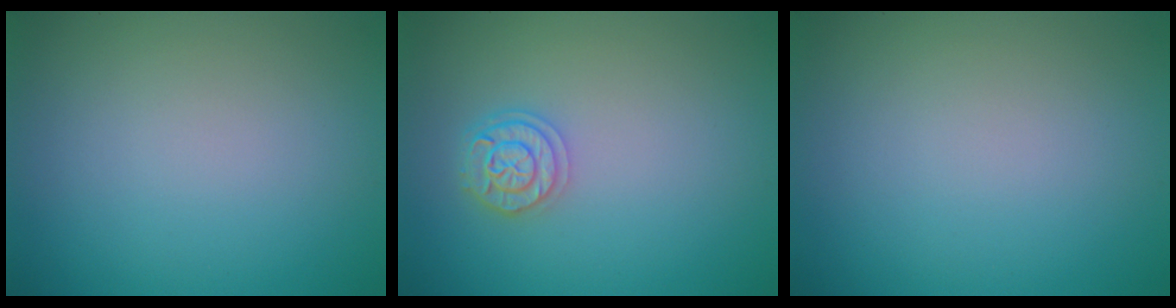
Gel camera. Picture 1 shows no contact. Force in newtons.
{"total": 2.6, "press": 2.4, "slide": 1.0}
{"total": 0.0}